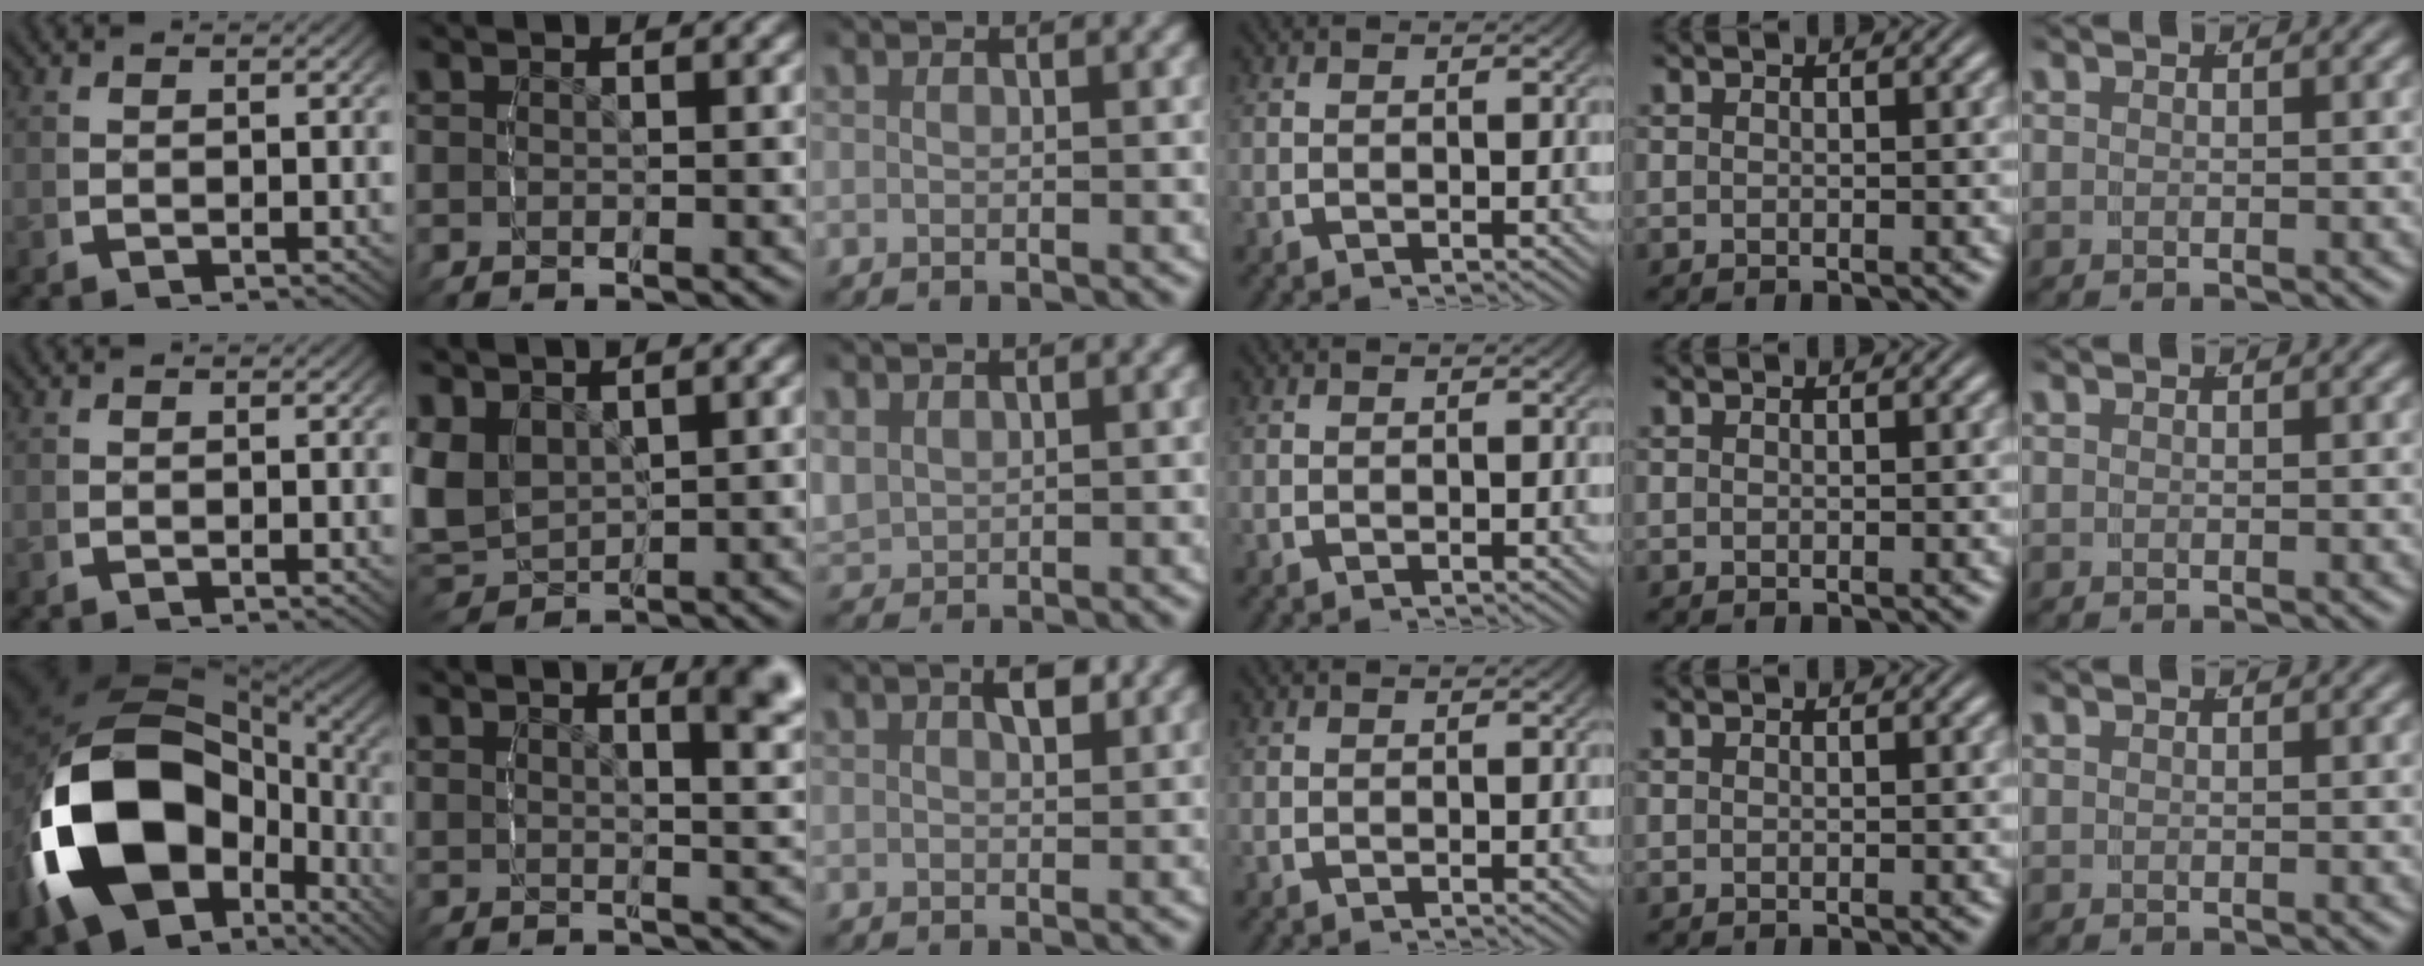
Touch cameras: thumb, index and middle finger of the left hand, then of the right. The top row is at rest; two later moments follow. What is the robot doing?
{"motion": "lift_and_place", "object": "lipstick"}